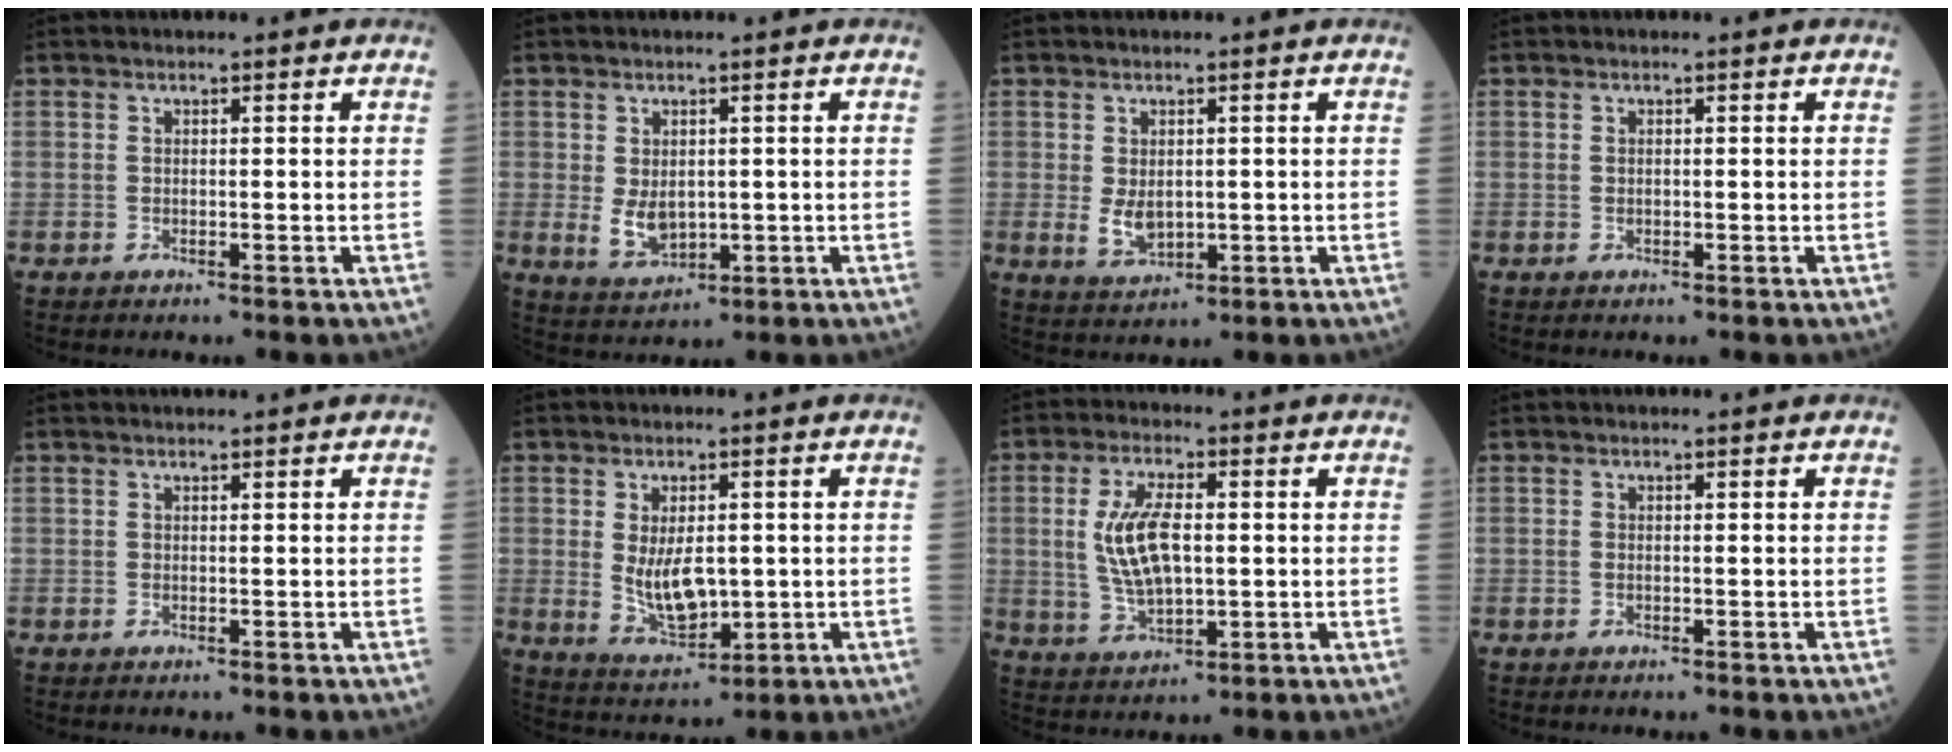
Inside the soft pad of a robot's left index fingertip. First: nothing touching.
{"total": 4.4, "force": [0.0, 2.9, 3.4], "torque": [-0.070, -0.007, 0.014]}
{"total": 3.8, "force": [-0.1, 2.4, 3.0], "torque": [-0.061, -0.008, 0.010]}
{"total": 0.0}
{"total": 1.3, "force": [1.3, 0.0, 0.4], "torque": [-0.006, 0.014, 0.023]}
{"total": 7.2, "force": [0.1, 3.4, 6.4], "torque": [-0.123, -0.011, 0.015]}
{"total": 9.0, "force": [0.8, 3.4, 8.3], "torque": [-0.179, 0.005, 0.020]}
{"total": 0.0}